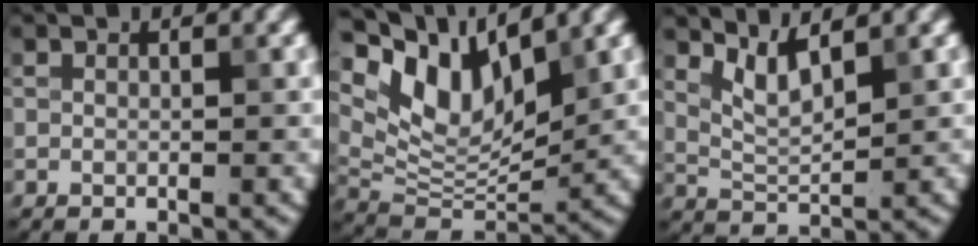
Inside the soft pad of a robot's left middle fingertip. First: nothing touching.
{"total": 8.9, "force": [5.1, 4.0, 6.0], "torque": [-0.113, 0.001, 0.094]}
{"total": 3.1, "force": [2.2, 0.7, 2.1], "torque": [-0.050, -0.008, 0.050]}